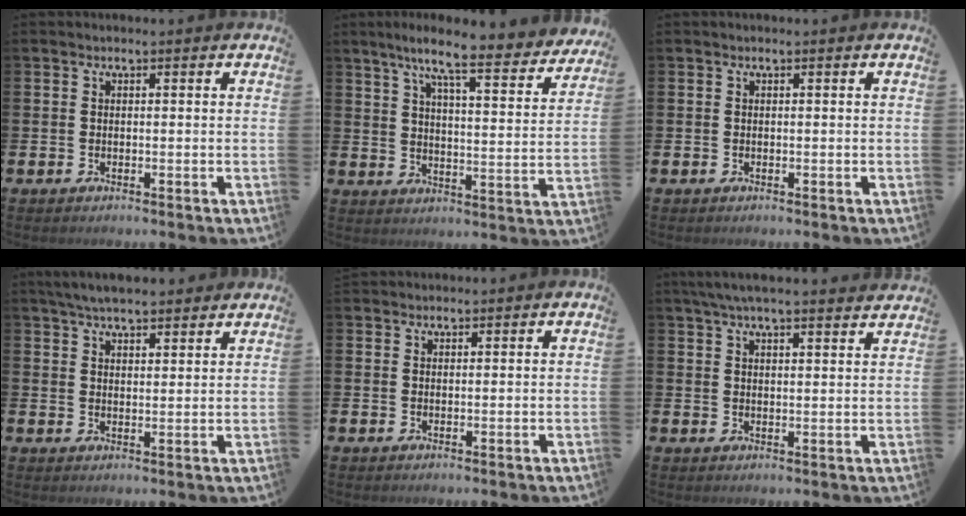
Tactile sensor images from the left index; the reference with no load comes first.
{"total": 9.0, "force": [7.6, 0.7, 4.8], "torque": [-0.099, -0.050, 0.124]}
{"total": 0.0}
{"total": 5.1, "force": [4.9, 0.7, 1.1], "torque": [-0.028, -0.017, 0.089]}
{"total": 1.4, "force": [1.4, 0.3, -0.2], "torque": [0.010, -0.003, 0.024]}
{"total": 5.5, "force": [5.2, 0.2, 1.8], "torque": [-0.054, -0.014, 0.096]}